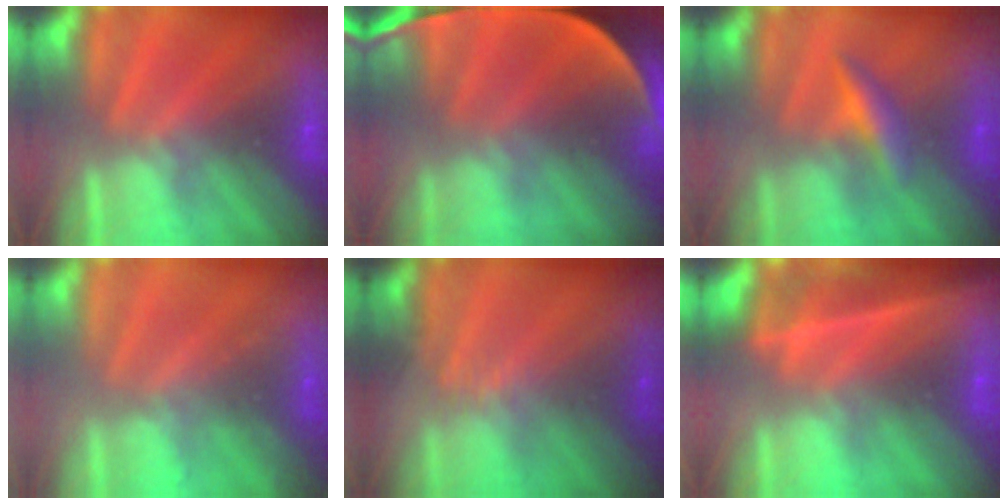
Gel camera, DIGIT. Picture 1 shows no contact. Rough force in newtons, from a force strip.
{"total": 9.4}
{"total": 2.5}
{"total": 2.3}
{"total": 2.3}
{"total": 8.8}